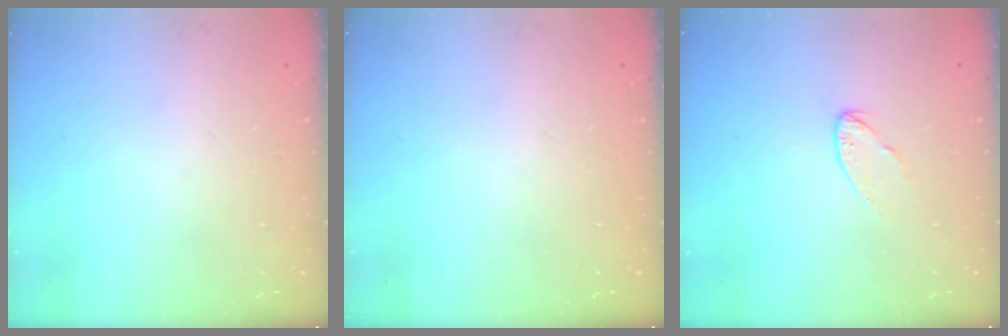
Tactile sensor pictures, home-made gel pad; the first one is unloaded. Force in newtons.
{"total": 0.0}
{"total": 5.7, "press": 5.7, "slide": 0.5}